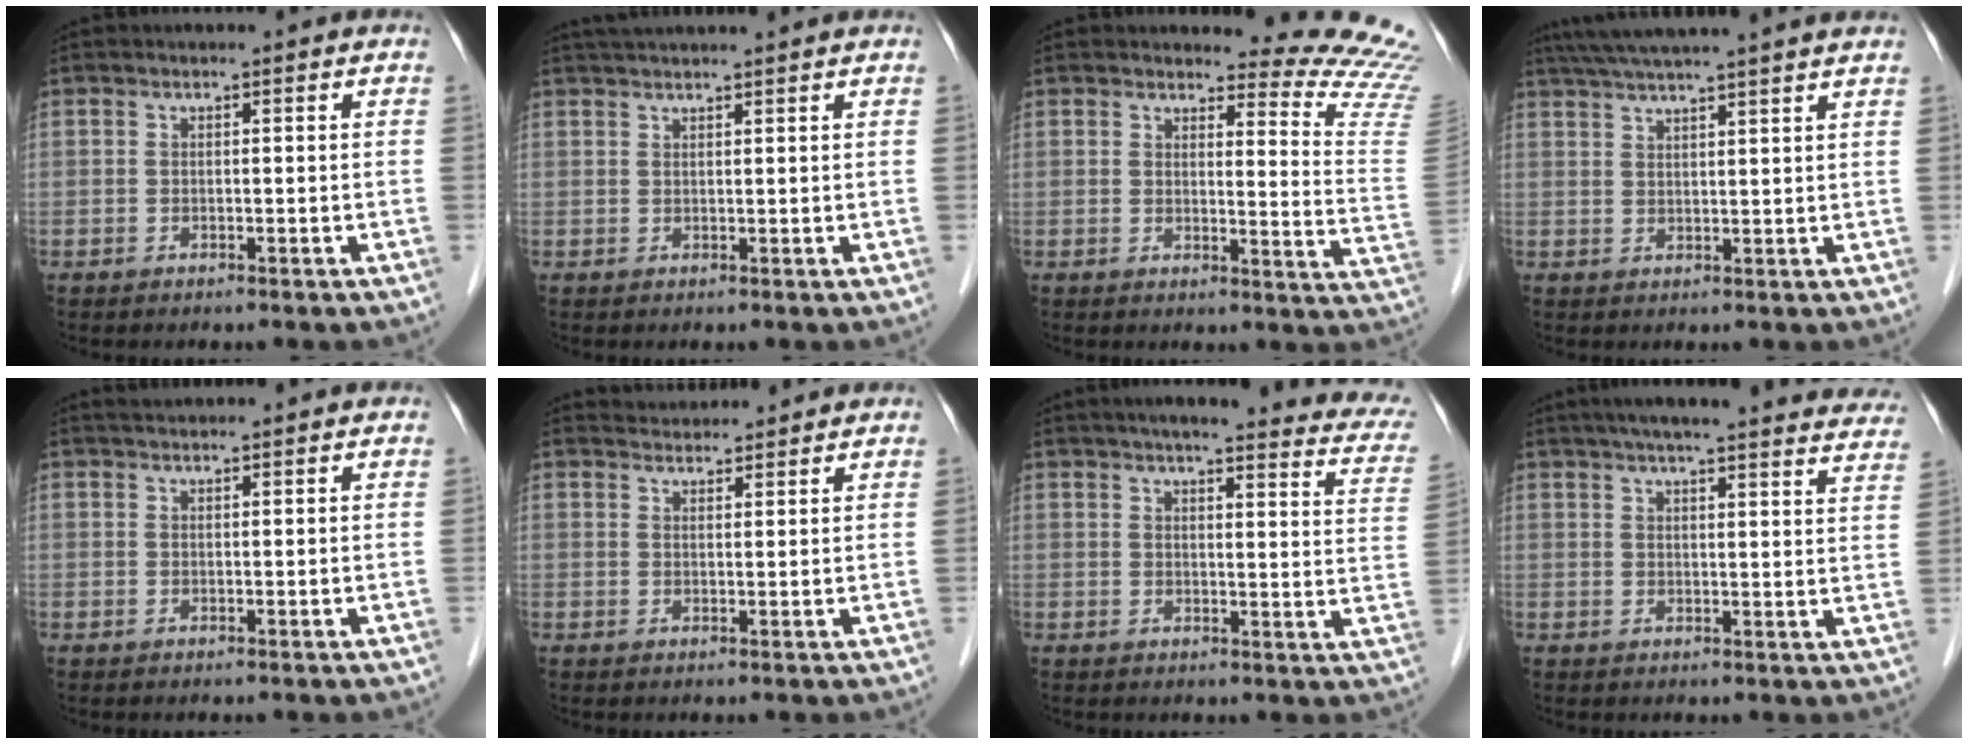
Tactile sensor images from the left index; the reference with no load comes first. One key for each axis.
{"total": 7.0, "fx": 6.3, "fy": -0.5, "fz": 3.0, "tx": -0.041, "ty": 0.036, "tz": 0.086}
{"total": 12.2, "fx": 12.1, "fy": -0.9, "fz": 0.8, "tx": 0.004, "ty": -0.135, "tz": 0.107}
{"total": 14.4, "fx": 12.5, "fy": -0.5, "fz": 7.1, "tx": -0.123, "ty": 0.038, "tz": 0.171}
{"total": 3.7, "fx": 3.5, "fy": 0.1, "fz": 1.2, "tx": -0.015, "ty": 0.030, "tz": 0.050}
{"total": 4.2, "fx": 4.2, "fy": 0.6, "fz": 0.2, "tx": -0.009, "ty": 0.026, "tz": 0.062}
{"total": 21.4, "fx": 18.4, "fy": 2.7, "fz": 10.6, "tx": -0.125, "ty": -0.020, "tz": 0.201}
{"total": 28.1, "fx": 25.2, "fy": 3.0, "fz": 11.9, "tx": -0.172, "ty": -0.025, "tz": 0.296}